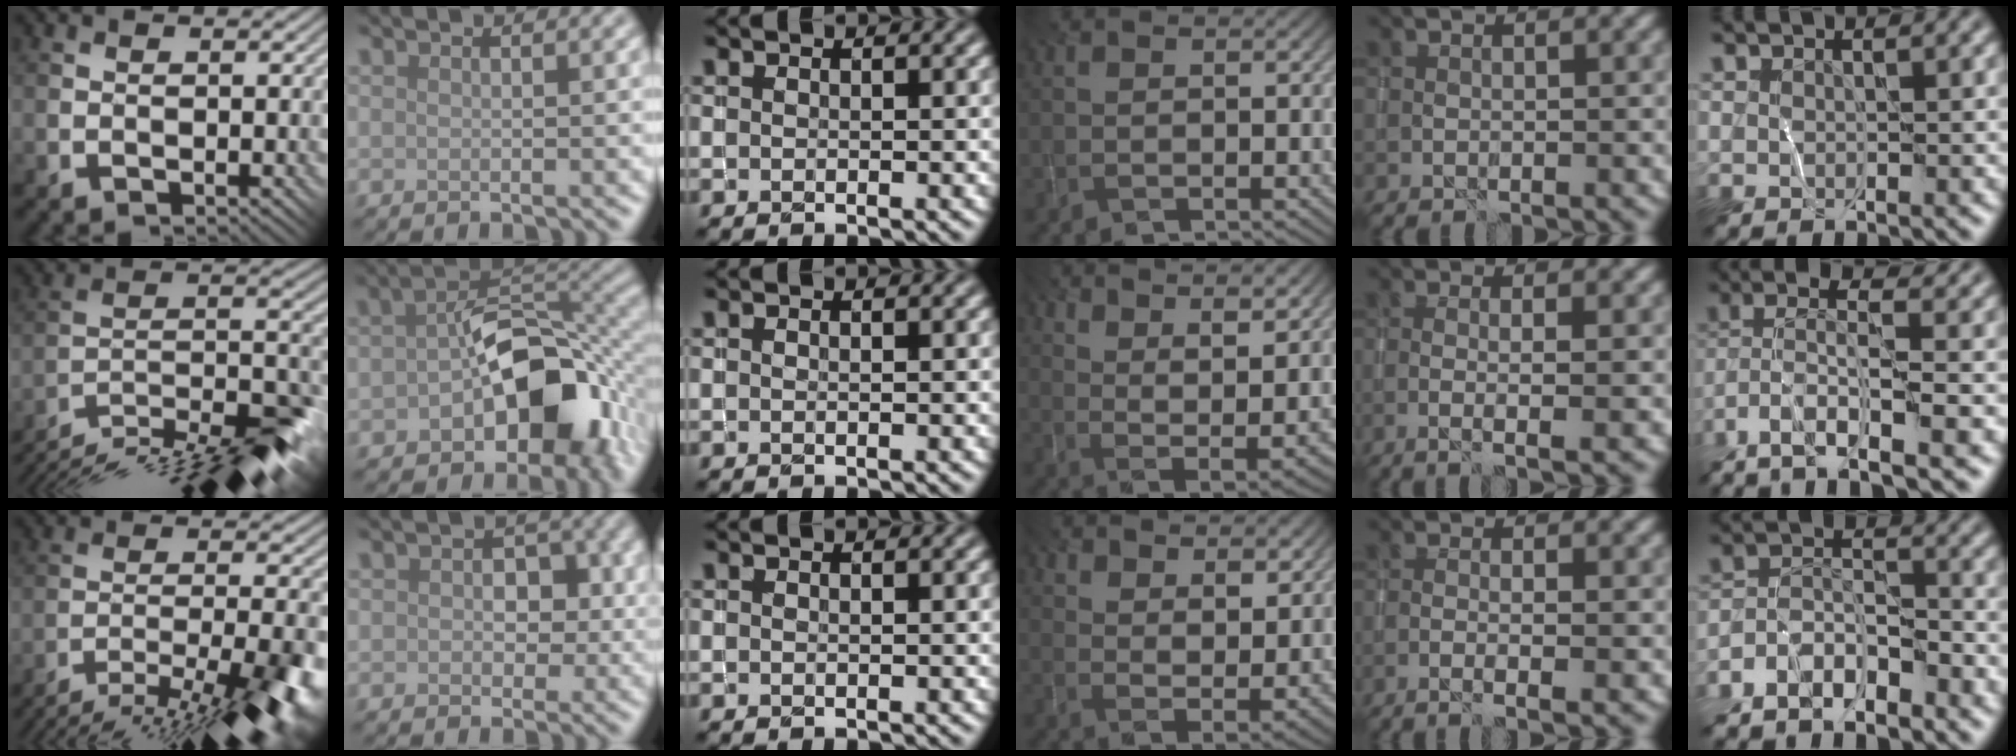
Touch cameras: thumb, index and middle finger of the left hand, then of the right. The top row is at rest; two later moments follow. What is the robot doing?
{"motion": "wrap", "object": "yarn"}